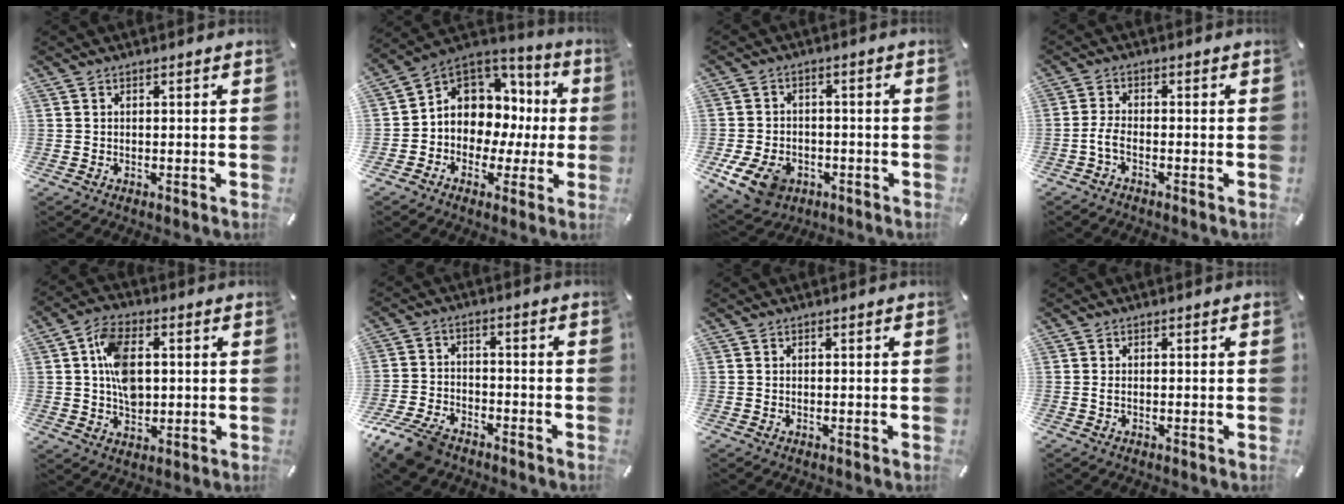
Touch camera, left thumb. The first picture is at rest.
{"total": 9.1, "force": [1.0, 8.4, 3.2], "torque": [-0.056, -0.029, 0.024]}
{"total": 9.3, "force": [-4.0, 6.9, 4.9], "torque": [-0.112, 0.018, -0.073]}
{"total": 3.5, "force": [-1.7, 1.3, 2.8], "torque": [-0.067, 0.002, -0.036]}
{"total": 9.8, "force": [1.0, 6.5, 7.3], "torque": [-0.144, 0.007, 0.016]}
{"total": 9.1, "force": [-7.0, 4.4, 3.8], "torque": [-0.080, 0.033, -0.133]}
{"total": 0.0}
{"total": 0.9, "force": [-0.2, 0.4, 0.8], "torque": [-0.016, 0.000, -0.004]}